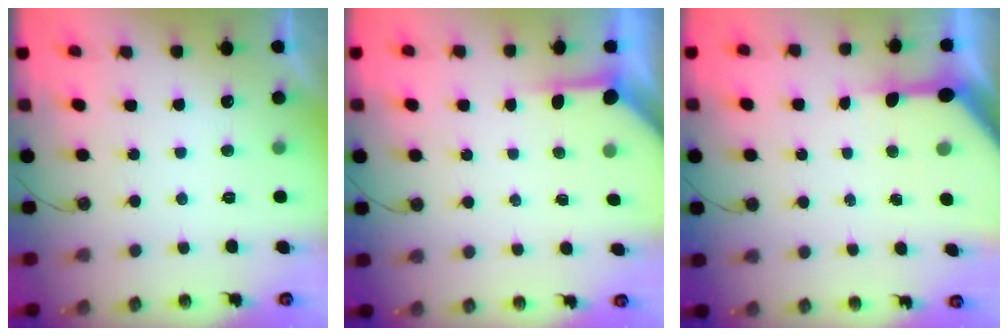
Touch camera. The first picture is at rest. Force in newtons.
{"total": 3.9, "press": 3.9, "slide": 0.4}
{"total": 8.2, "press": 8.2, "slide": 0.9}